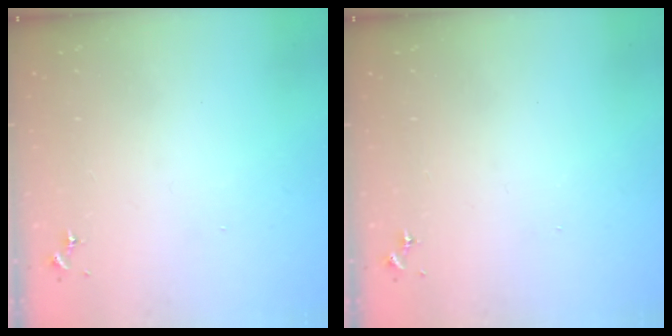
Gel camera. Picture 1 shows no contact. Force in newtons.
{"total": 0.0}